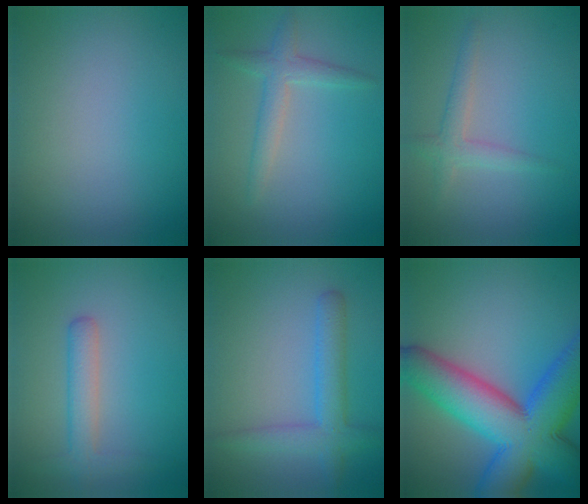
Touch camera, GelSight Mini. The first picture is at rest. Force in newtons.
{"total": 2.4, "press": 2.4, "slide": 0.1}
{"total": 2.0, "press": 2.0, "slide": 0.1}
{"total": 2.7, "press": 2.7, "slide": 0.1}
{"total": 3.5, "press": 3.5, "slide": 0.2}
{"total": 13.2, "press": 13.2, "slide": 0.5}